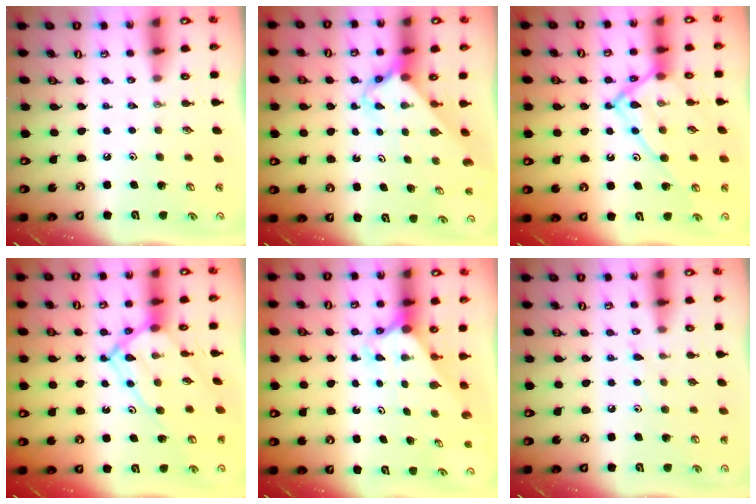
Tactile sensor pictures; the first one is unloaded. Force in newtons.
{"total": 2.7, "press": 2.7, "slide": 0.2}
{"total": 16.5, "press": 16.5, "slide": 1.5}
{"total": 12.4, "press": 12.4, "slide": 1.2}
{"total": 2.5, "press": 2.5, "slide": 0.1}
{"total": 4.9, "press": 4.8, "slide": 0.5}